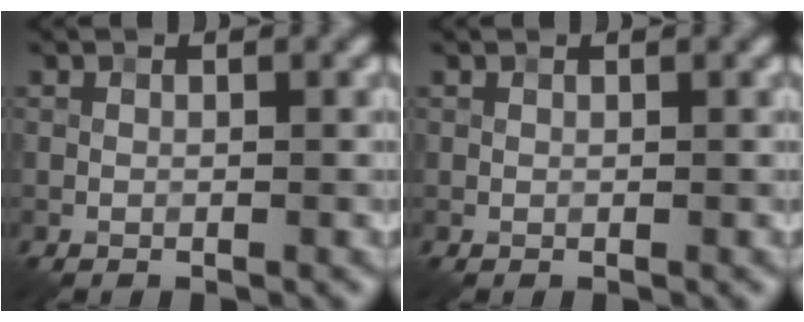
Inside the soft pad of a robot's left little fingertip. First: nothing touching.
{"total": 0.0}